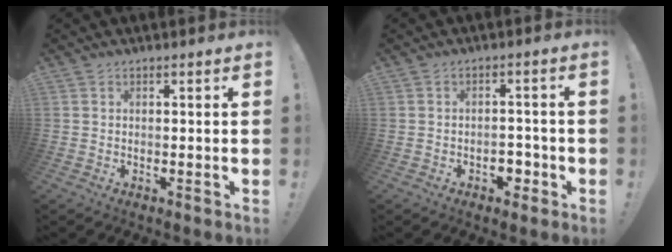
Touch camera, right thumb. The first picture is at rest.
{"total": 4.5, "force": [-2.0, 3.4, 2.2], "torque": [-0.024, 0.008, -0.035]}